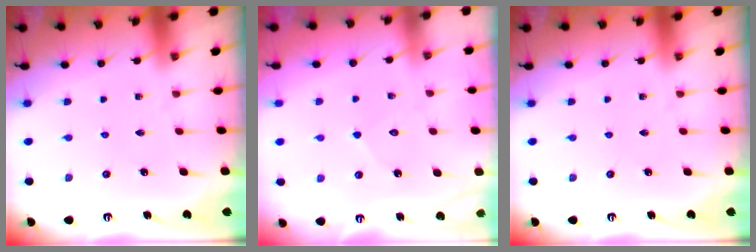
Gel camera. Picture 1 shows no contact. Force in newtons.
{"total": 4.3, "press": 4.3, "slide": 0.3}
{"total": 0.0}